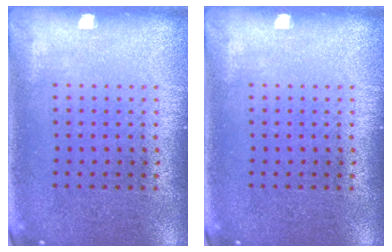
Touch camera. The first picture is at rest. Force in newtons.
{"total": 0.0}